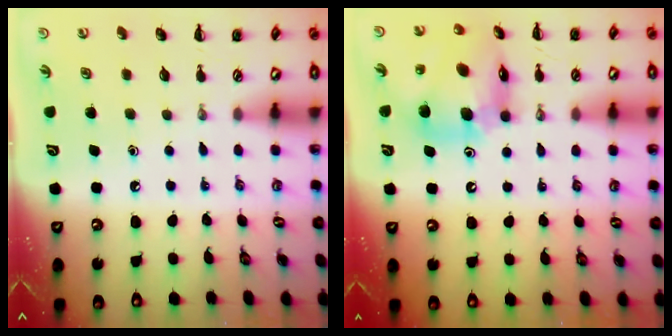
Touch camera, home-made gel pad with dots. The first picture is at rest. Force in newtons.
{"total": 14.4, "press": 13.7, "slide": 4.5}